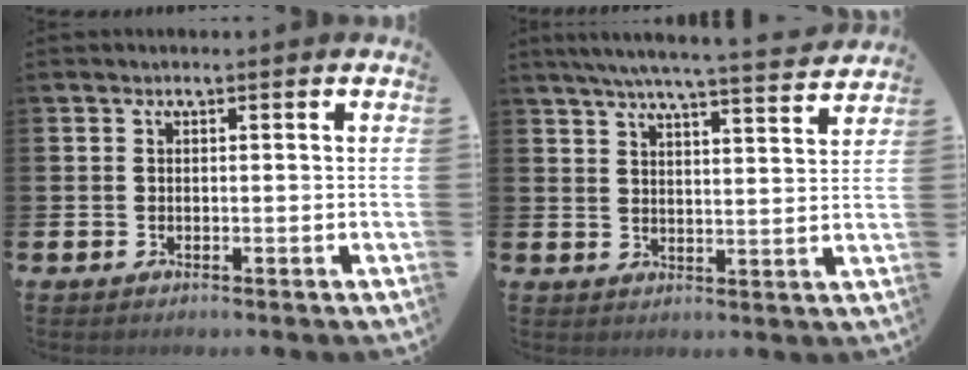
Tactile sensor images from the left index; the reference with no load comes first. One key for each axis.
{"total": 6.6, "fx": 6.2, "fy": -0.2, "fz": 2.3, "tx": -0.054, "ty": -0.038, "tz": 0.106}